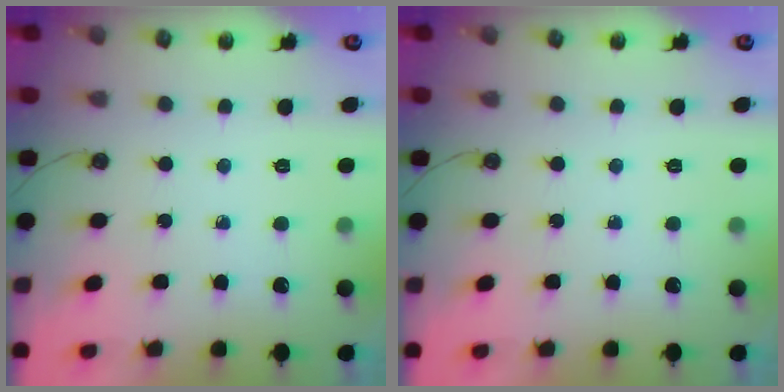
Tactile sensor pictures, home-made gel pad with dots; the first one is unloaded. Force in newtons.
{"total": 0.0}